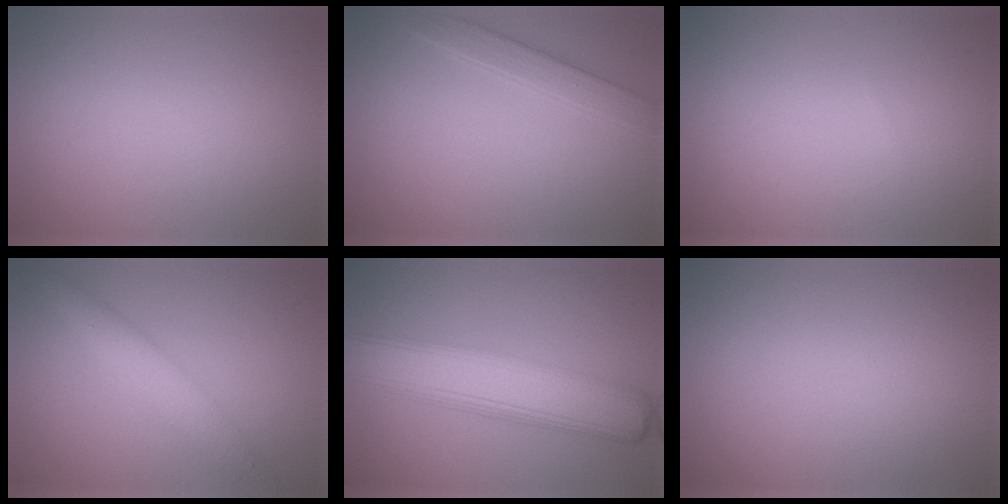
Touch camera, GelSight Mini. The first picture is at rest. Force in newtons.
{"total": 2.2, "press": 2.2, "slide": 0.1}
{"total": 0.0}
{"total": 3.3, "press": 3.3, "slide": 0.0}
{"total": 8.2, "press": 8.2, "slide": 0.3}
{"total": 0.0}